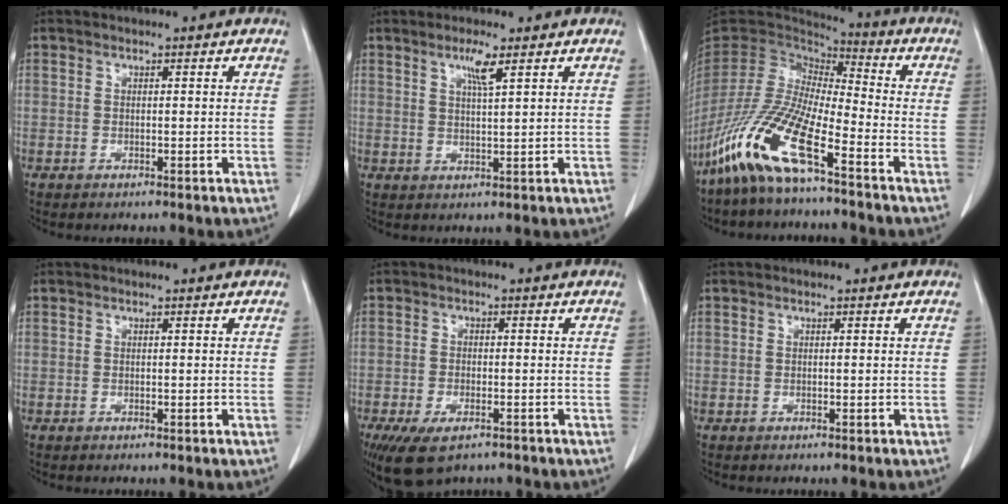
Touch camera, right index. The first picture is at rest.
{"total": 3.3, "force": [1.9, -0.1, 2.7], "torque": [-0.055, -0.002, 0.037]}
{"total": 14.6, "force": [-8.9, 2.7, 11.2], "torque": [-0.238, -0.020, -0.178]}
{"total": 0.0}
{"total": 7.9, "force": [-5.1, 3.5, 4.8], "torque": [-0.087, -0.011, -0.082]}
{"total": 0.0}